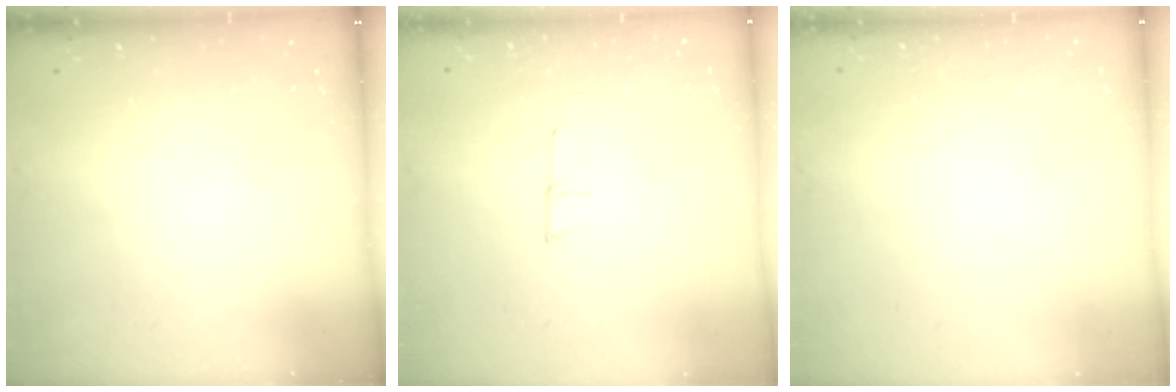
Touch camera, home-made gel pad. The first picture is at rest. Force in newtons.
{"total": 5.5, "press": 5.5, "slide": 0.3}
{"total": 1.5, "press": 1.5, "slide": 0.1}